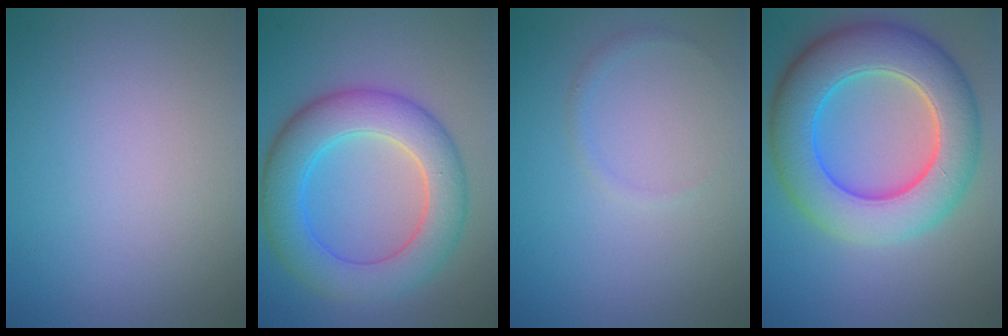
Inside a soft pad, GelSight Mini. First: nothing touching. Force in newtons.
{"total": 7.5, "press": 7.5, "slide": 0.5}
{"total": 0.7, "press": 0.7, "slide": 0.1}
{"total": 10.1, "press": 10.1, "slide": 0.8}